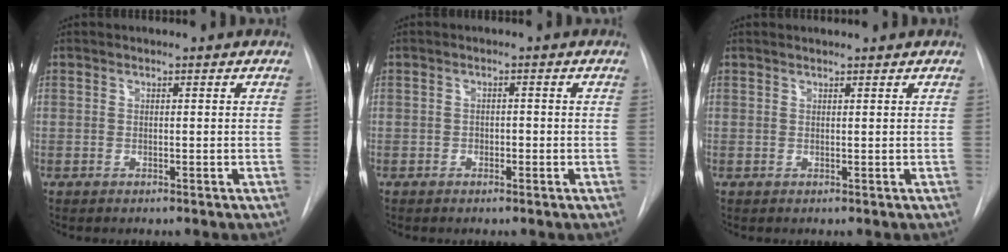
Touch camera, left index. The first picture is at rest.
{"total": 0.9, "force": [-0.4, 0.6, 0.5], "torque": [-0.004, 0.003, -0.007]}
{"total": 1.9, "force": [1.8, 0.0, 0.4], "torque": [-0.008, 0.016, 0.029]}